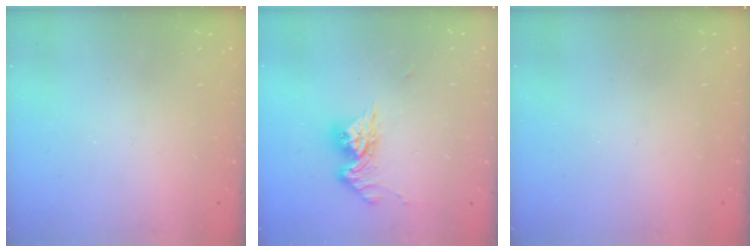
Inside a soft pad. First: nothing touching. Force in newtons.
{"total": 10.3, "press": 10.3, "slide": 1.0}
{"total": 0.0}